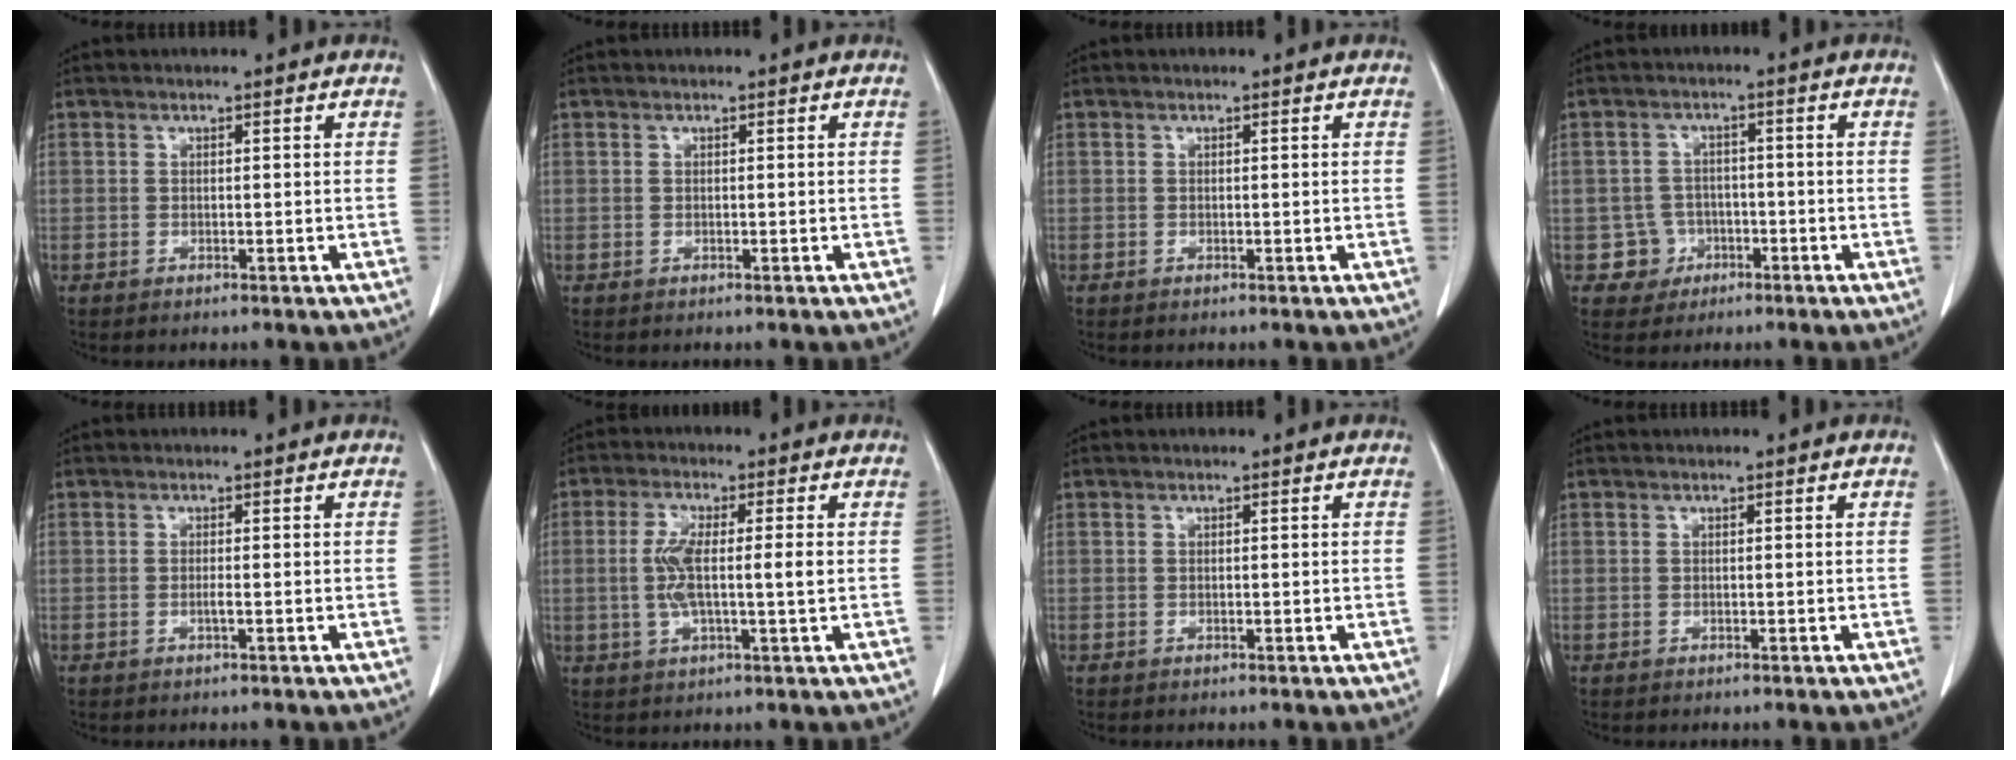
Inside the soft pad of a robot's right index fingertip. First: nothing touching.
{"total": 0.0}
{"total": 0.0}
{"total": 4.6, "force": [-1.7, 4.3, -0.1], "torque": [0.013, 0.016, -0.022]}
{"total": 1.0, "force": [-0.3, 0.2, 0.9], "torque": [-0.020, 0.000, -0.005]}
{"total": 7.3, "force": [0.0, 1.2, 7.2], "torque": [-0.145, 0.005, 0.000]}
{"total": 0.0}
{"total": 0.0}